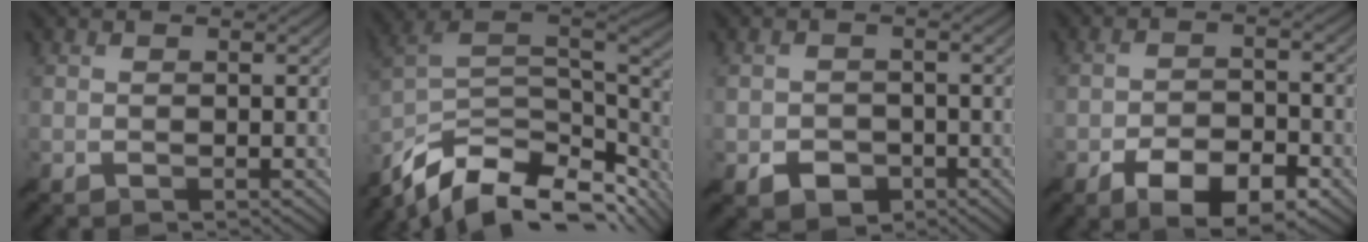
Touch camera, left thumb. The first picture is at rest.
{"total": 14.5, "force": [-8.9, 7.1, 9.0], "torque": [-0.213, -0.021, -0.144]}
{"total": 3.3, "force": [-1.5, 2.7, 1.3], "torque": [-0.026, -0.007, -0.029]}
{"total": 8.1, "force": [-4.7, 3.5, 5.6], "torque": [-0.094, 0.003, -0.082]}